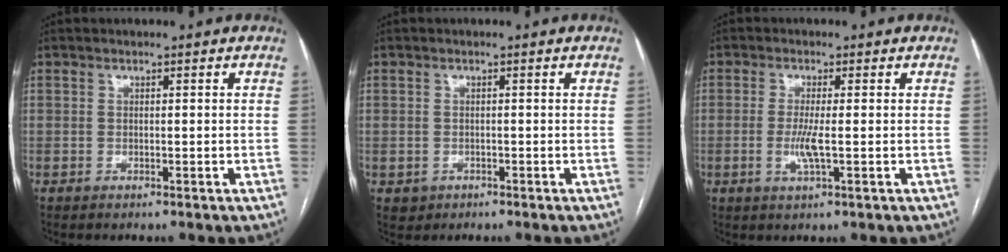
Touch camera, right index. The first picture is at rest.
{"total": 1.9, "force": [-0.7, 1.7, 0.2], "torque": [0.001, 0.005, -0.006]}
{"total": 3.7, "force": [-0.6, 0.1, 3.7], "torque": [-0.082, -0.008, -0.012]}